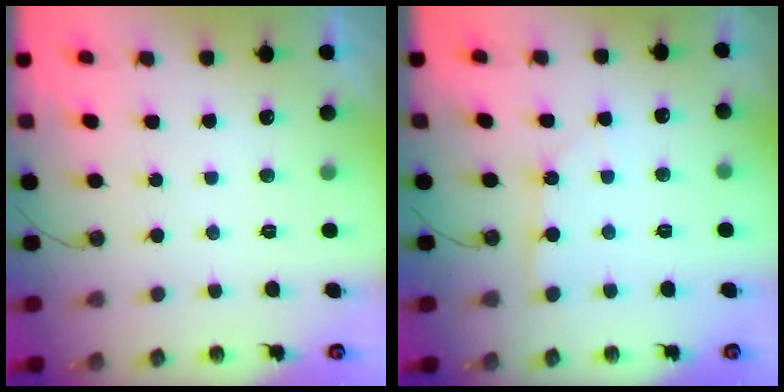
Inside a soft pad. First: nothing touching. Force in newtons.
{"total": 2.5, "press": 2.5, "slide": 0.3}